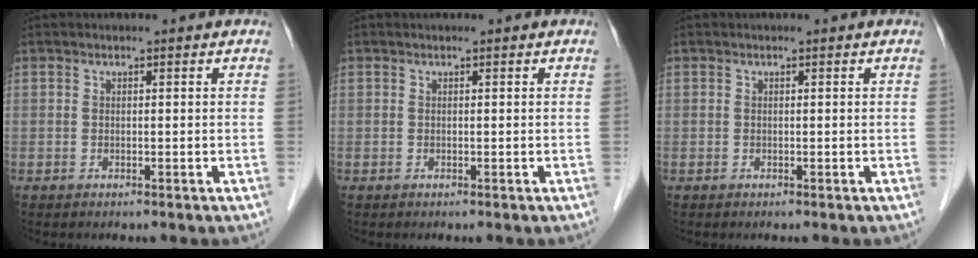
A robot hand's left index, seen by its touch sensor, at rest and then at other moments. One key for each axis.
{"total": 0.0}
{"total": 0.0}